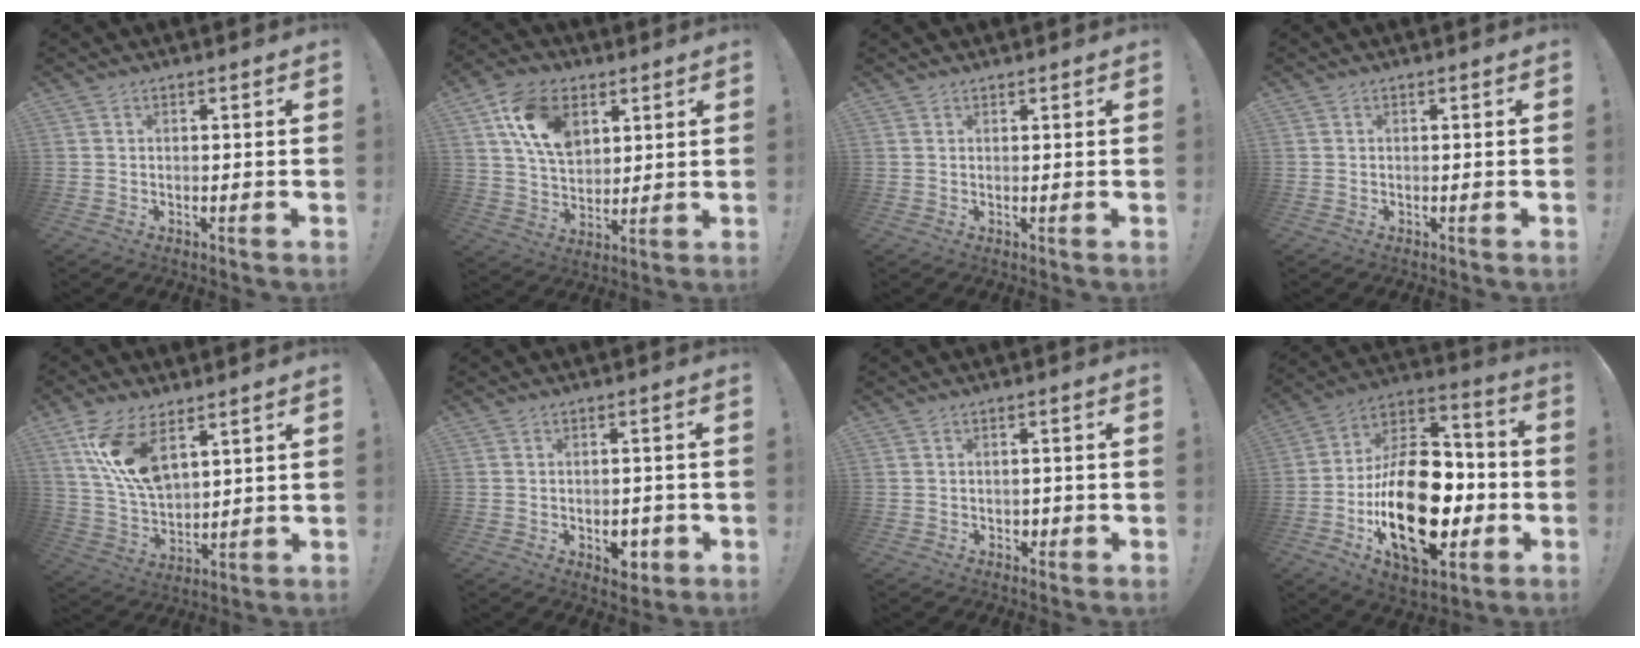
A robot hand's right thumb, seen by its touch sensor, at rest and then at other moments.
{"total": 15.0, "force": [6.3, 10.1, 9.2], "torque": [-0.143, -0.014, 0.123]}
{"total": 1.0, "force": [0.9, 0.3, 0.0], "torque": [0.008, -0.004, 0.017]}
{"total": 0.0}
{"total": 14.0, "force": [7.7, 6.8, 9.6], "torque": [-0.191, -0.035, 0.142]}
{"total": 5.8, "force": [-2.1, 4.1, 3.5], "torque": [-0.023, 0.014, -0.031]}
{"total": 2.2, "force": [-0.3, 2.0, 0.7], "torque": [-0.004, -0.003, -0.007]}
{"total": 29.6, "force": [-6.6, 17.1, 23.3], "torque": [-0.415, 0.033, -0.093]}